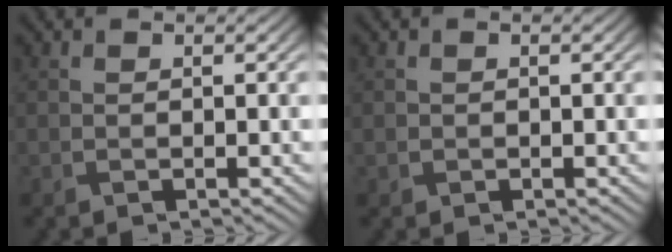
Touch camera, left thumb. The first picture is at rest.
{"total": 0.6, "force": [-0.1, 0.6, 0.0], "torque": [0.001, -0.005, -0.005]}